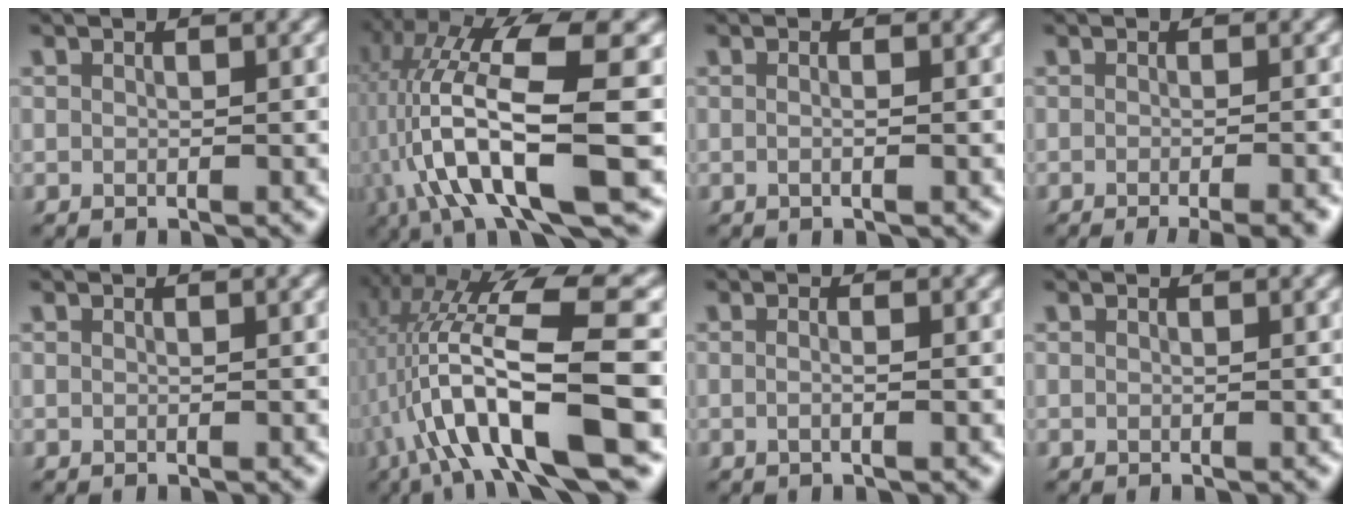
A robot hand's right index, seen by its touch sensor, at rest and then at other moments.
{"total": 12.1, "force": [-0.5, 5.6, 10.7], "torque": [-0.189, -0.012, 0.000]}
{"total": 0.9, "force": [-0.4, 0.0, 0.8], "torque": [-0.016, 0.008, -0.014]}
{"total": 4.8, "force": [-3.8, 1.0, 2.7], "torque": [-0.021, 0.001, -0.059]}
{"total": 0.0}
{"total": 14.0, "force": [-1.1, 6.1, 12.5], "torque": [-0.215, -0.003, -0.013]}
{"total": 1.2, "force": [-0.7, -0.1, 1.0], "torque": [-0.021, 0.006, -0.017]}
{"total": 0.0}